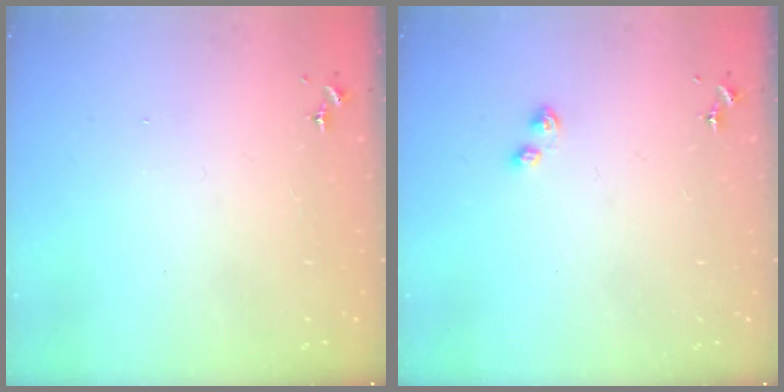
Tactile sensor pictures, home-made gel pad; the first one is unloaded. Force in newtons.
{"total": 3.0, "press": 2.9, "slide": 0.5}